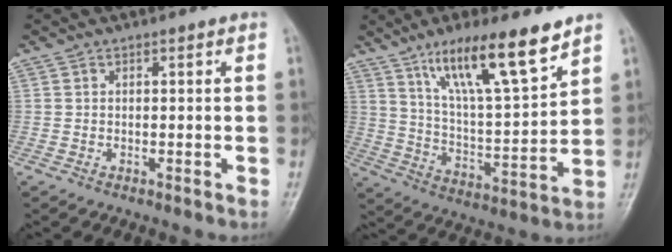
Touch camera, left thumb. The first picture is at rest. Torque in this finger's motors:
{"motor_torque": [1.18, 1.15, 1.47, -1.30, 0.35]}